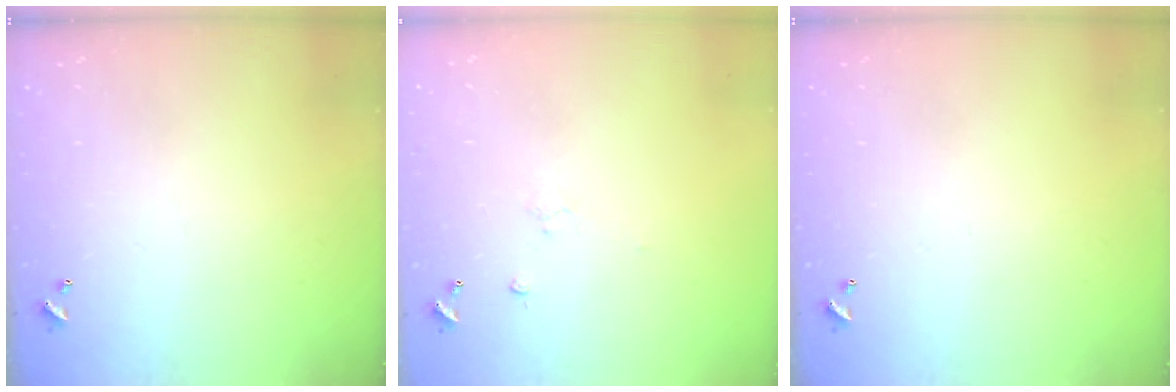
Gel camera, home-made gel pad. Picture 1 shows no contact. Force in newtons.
{"total": 1.1, "press": 0.9, "slide": 0.5}
{"total": 0.0}